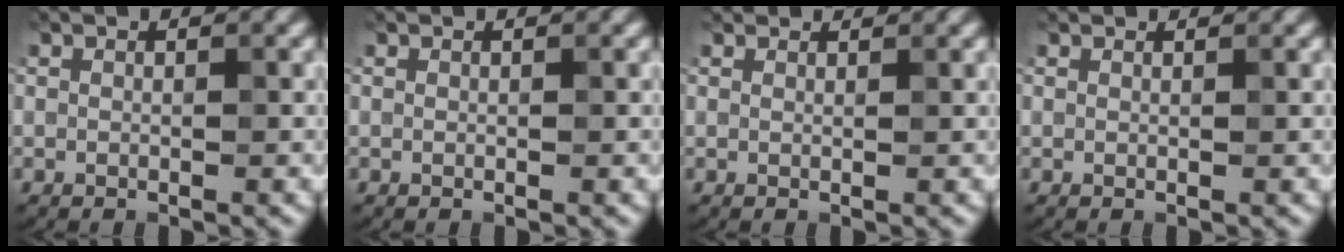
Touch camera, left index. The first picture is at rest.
{"total": 0.0}
{"total": 2.8, "force": [2.6, 0.6, 0.8], "torque": [-0.020, -0.003, 0.034]}
{"total": 1.6, "force": [1.5, 0.1, 0.3], "torque": [-0.016, 0.000, 0.017]}